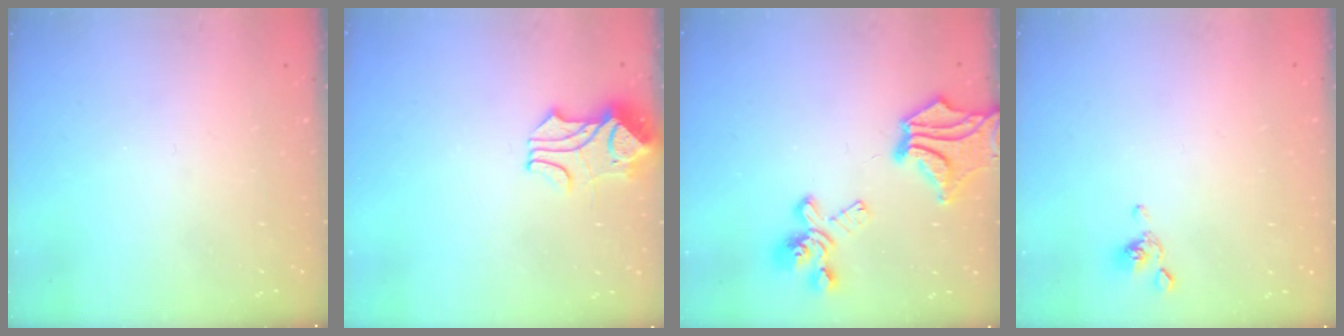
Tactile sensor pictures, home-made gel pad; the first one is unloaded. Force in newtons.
{"total": 1.7, "press": 1.2, "slide": 1.1}
{"total": 9.6, "press": 9.0, "slide": 3.5}
{"total": 2.3, "press": 2.3, "slide": 0.6}